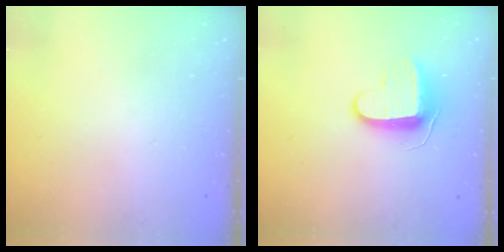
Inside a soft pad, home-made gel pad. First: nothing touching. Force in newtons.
{"total": 10.5, "press": 10.4, "slide": 1.2}